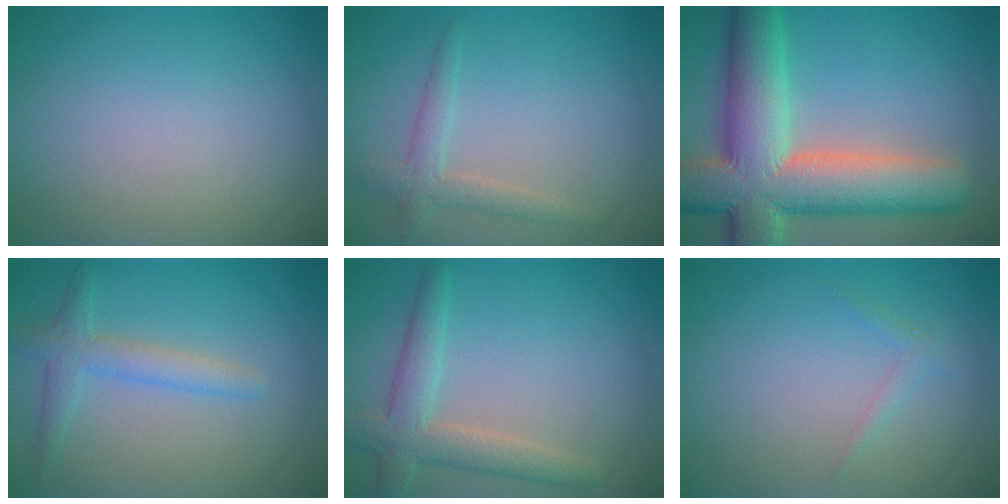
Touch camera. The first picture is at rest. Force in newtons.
{"total": 2.3, "press": 2.3, "slide": 0.1}
{"total": 13.3, "press": 13.2, "slide": 1.0}
{"total": 2.8, "press": 2.7, "slide": 0.2}
{"total": 4.1, "press": 4.1, "slide": 0.2}
{"total": 0.9, "press": 0.9, "slide": 0.0}